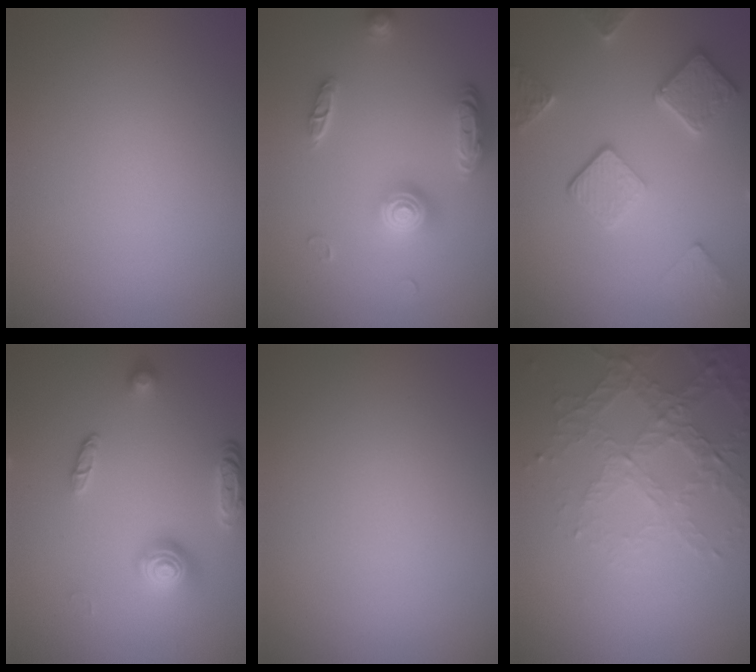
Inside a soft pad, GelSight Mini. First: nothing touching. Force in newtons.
{"total": 3.5, "press": 3.0, "slide": 1.8}
{"total": 5.1, "press": 3.9, "slide": 3.2}
{"total": 3.7, "press": 2.7, "slide": 2.6}
{"total": 0.0}
{"total": 4.2, "press": 3.0, "slide": 2.9}